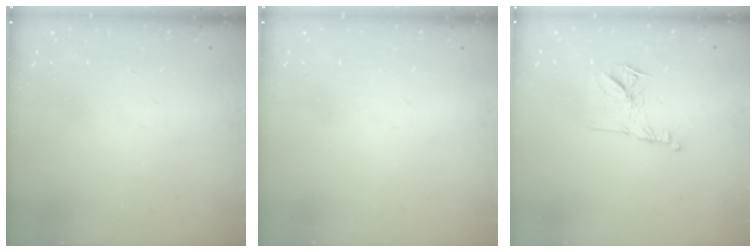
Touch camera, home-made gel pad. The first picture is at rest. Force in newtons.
{"total": 0.0}
{"total": 9.6, "press": 9.6, "slide": 0.9}